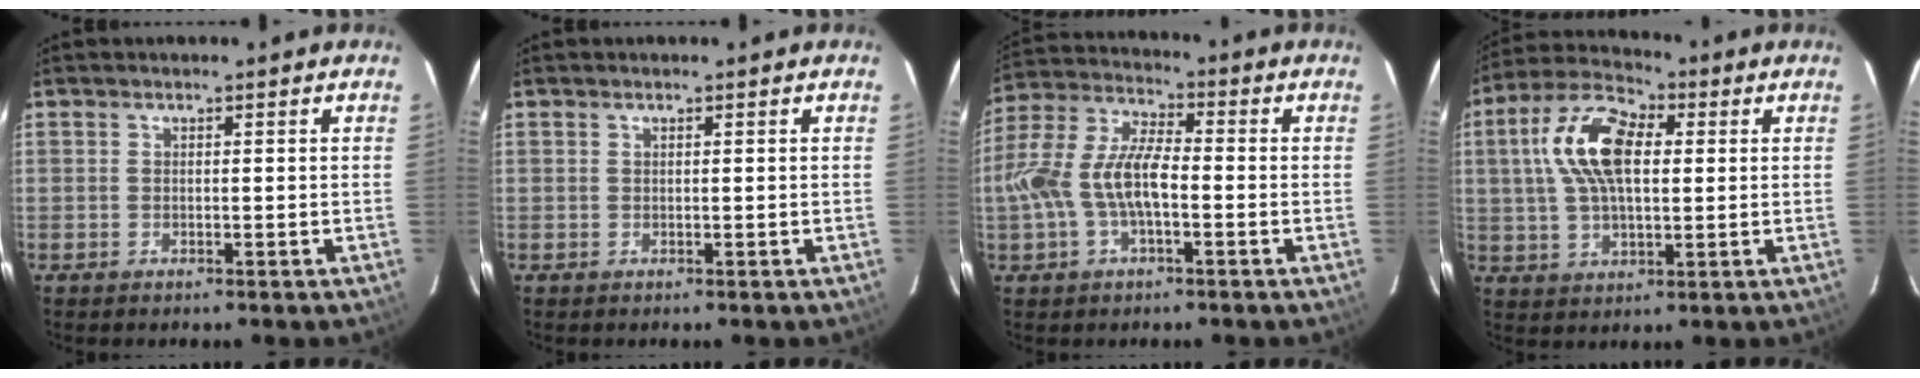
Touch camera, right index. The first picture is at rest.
{"total": 0.0}
{"total": 12.2, "force": [-2.5, 5.4, 10.7], "torque": [-0.229, 0.014, -0.049]}
{"total": 14.1, "force": [2.8, 7.2, 11.9], "torque": [-0.234, 0.027, 0.046]}